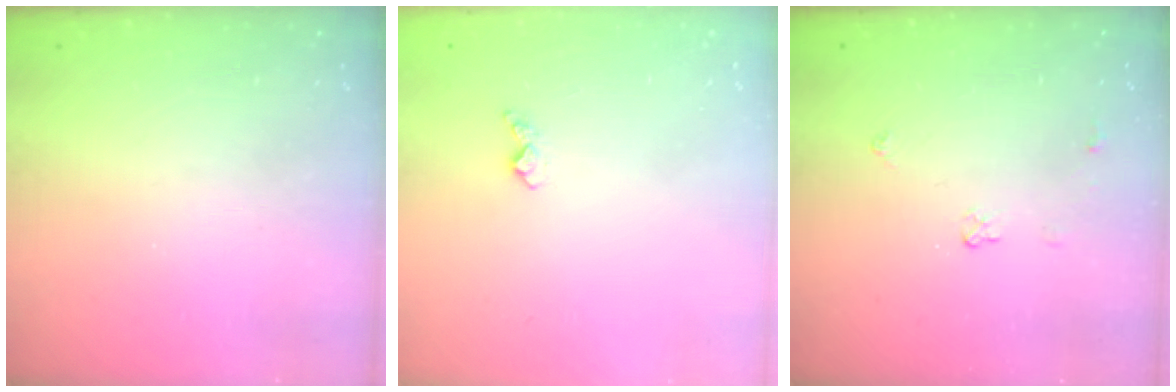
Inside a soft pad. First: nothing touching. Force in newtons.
{"total": 3.9, "press": 3.8, "slide": 0.4}
{"total": 3.4, "press": 3.4, "slide": 0.5}